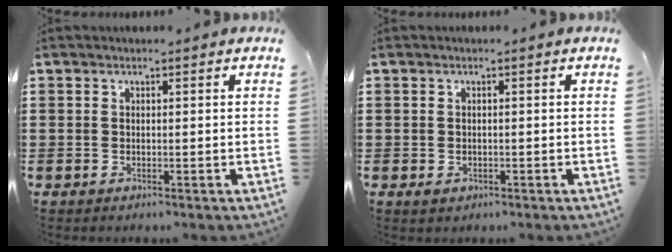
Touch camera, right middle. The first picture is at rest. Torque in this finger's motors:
{"motor_torque": [0.55, 0.16, 0.12, 0.01]}